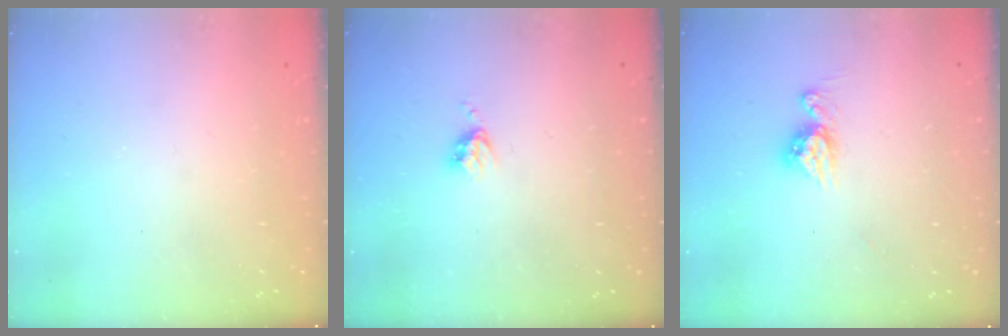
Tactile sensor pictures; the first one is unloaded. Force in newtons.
{"total": 3.8, "press": 3.8, "slide": 0.5}
{"total": 8.5, "press": 8.4, "slide": 0.8}